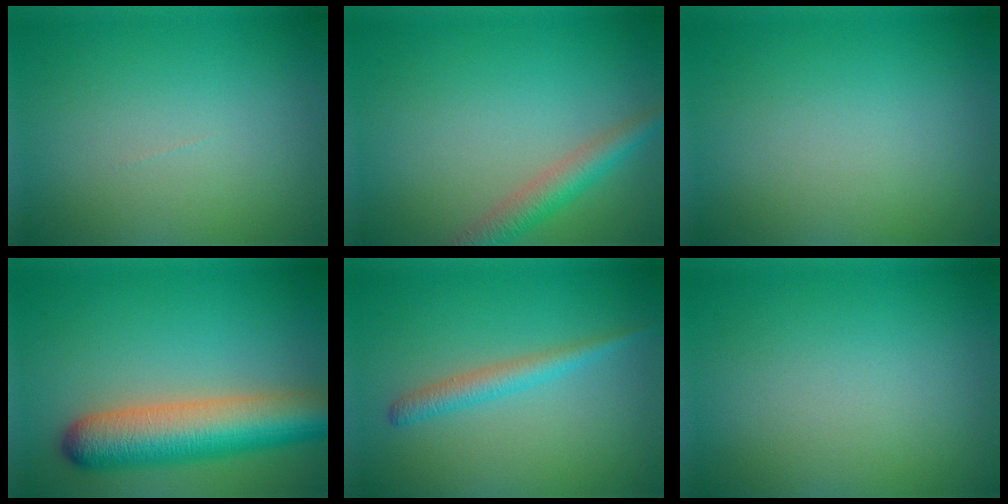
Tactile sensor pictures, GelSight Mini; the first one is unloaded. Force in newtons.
{"total": 3.2, "press": 3.2, "slide": 0.1}
{"total": 0.0}
{"total": 8.6, "press": 8.6, "slide": 0.3}
{"total": 2.2, "press": 2.2, "slide": 0.2}
{"total": 0.0}